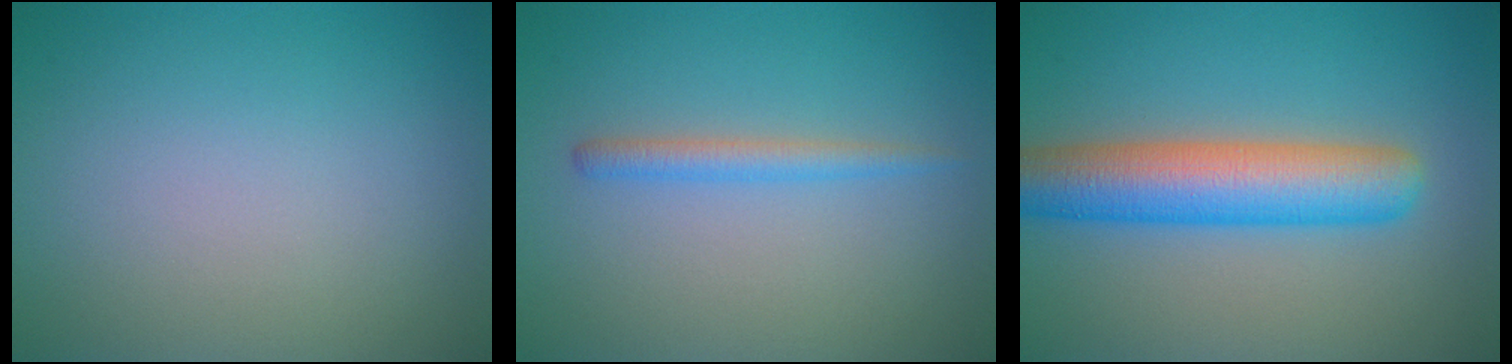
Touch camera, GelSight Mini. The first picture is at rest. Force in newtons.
{"total": 1.7, "press": 1.7, "slide": 0.2}
{"total": 7.4, "press": 7.4, "slide": 0.2}